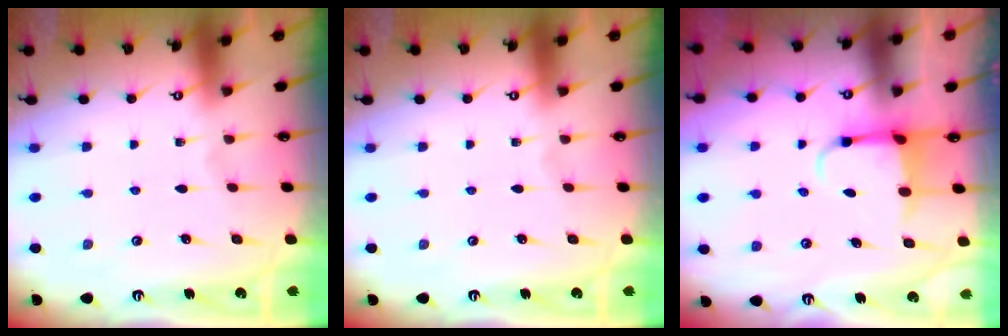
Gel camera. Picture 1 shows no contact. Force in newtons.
{"total": 0.0}
{"total": 3.9, "press": 3.7, "slide": 1.1}